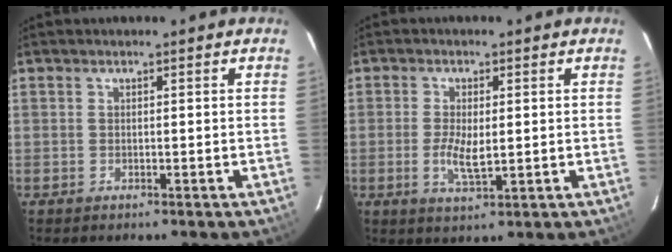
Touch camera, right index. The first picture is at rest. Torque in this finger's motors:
{"motor_torque": [0.12, -0.08, 0.10, 0.07]}